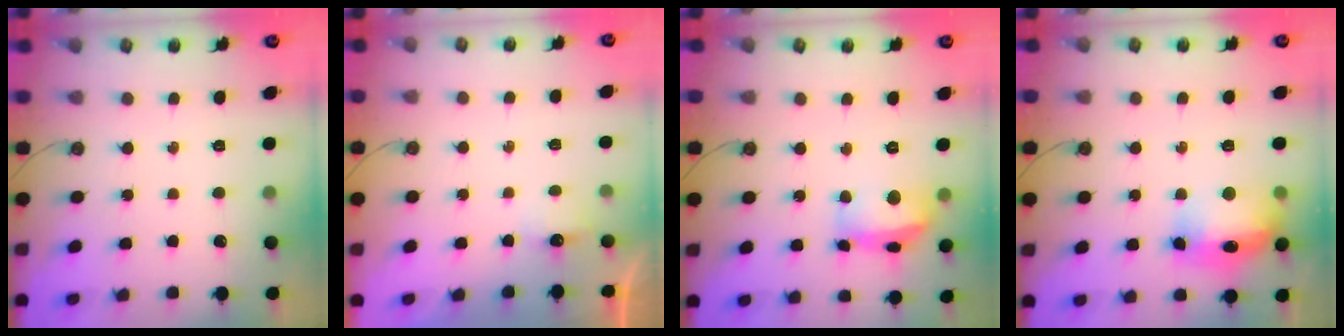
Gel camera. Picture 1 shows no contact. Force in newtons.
{"total": 2.8, "press": 2.7, "slide": 0.4}
{"total": 14.0, "press": 13.9, "slide": 1.5}
{"total": 14.4, "press": 14.3, "slide": 1.1}